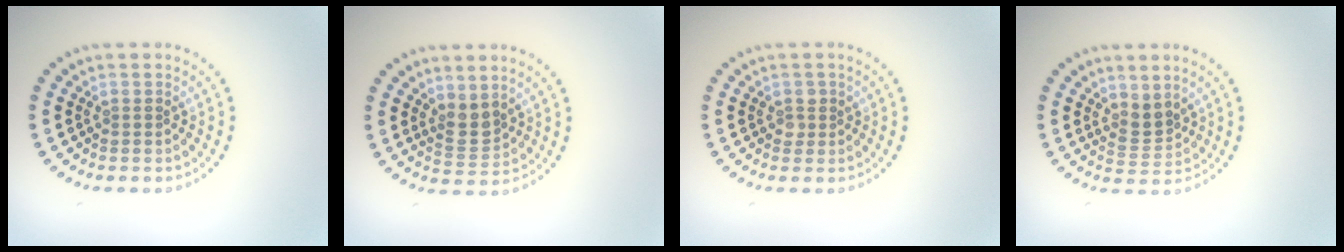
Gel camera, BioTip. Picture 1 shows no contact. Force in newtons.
{"total": 2.2, "press": 1.8, "slide": 1.3}
{"total": 1.2, "press": 1.1, "slide": 0.4}
{"total": 2.2, "press": 1.7, "slide": 1.3}